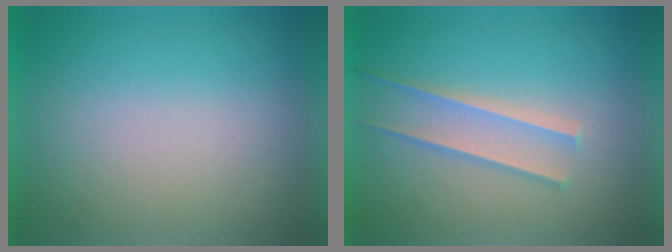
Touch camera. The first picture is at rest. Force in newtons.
{"total": 1.7}